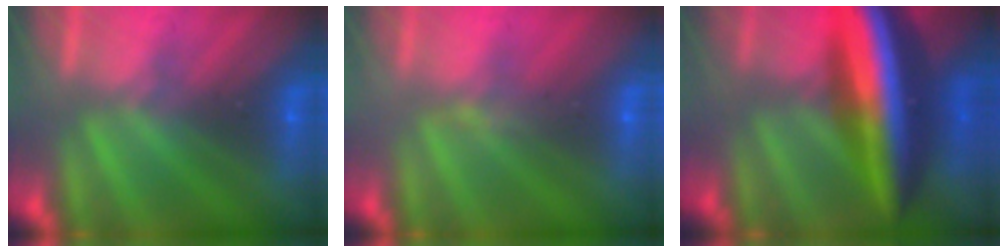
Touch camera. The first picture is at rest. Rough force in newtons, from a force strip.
{"total": 2.9}
{"total": 9.4}